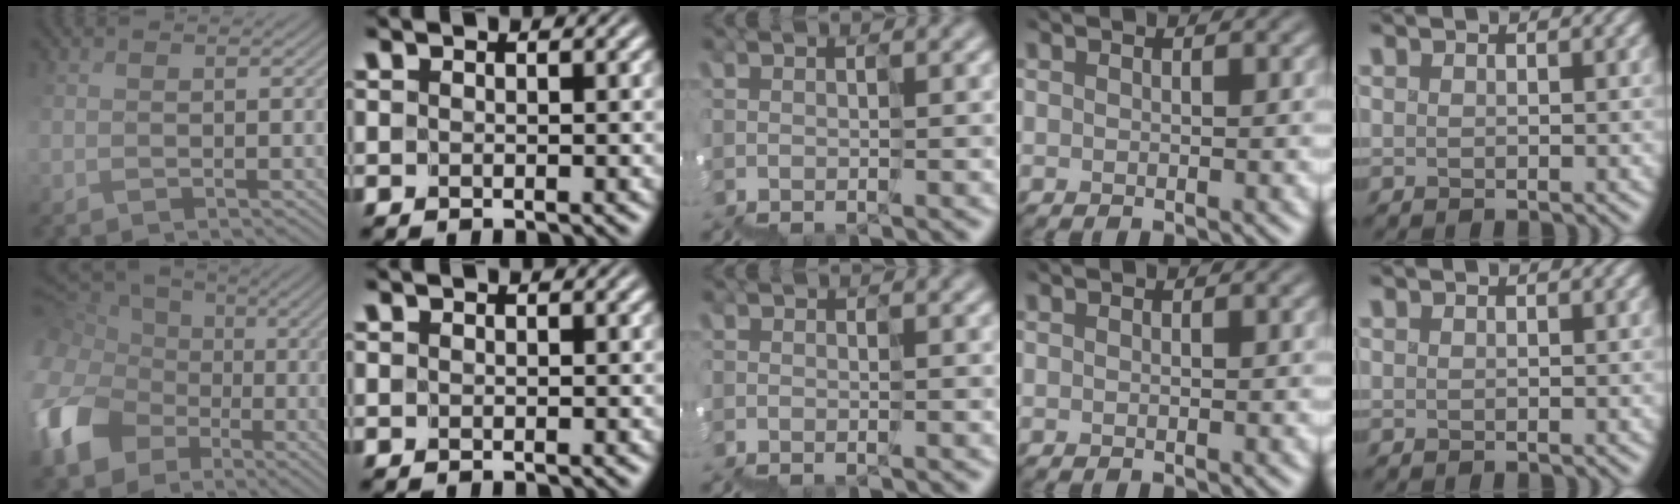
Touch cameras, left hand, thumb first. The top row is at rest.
{"thumb": {"total": 14.8, "force": [-1.6, 12.2, 8.2], "torque": [-0.250, -0.028, -0.014]}, "middle": {"total": 0.8, "force": [-0.8, 0.1, 0.0], "torque": [0.009, -0.008, -0.007]}}